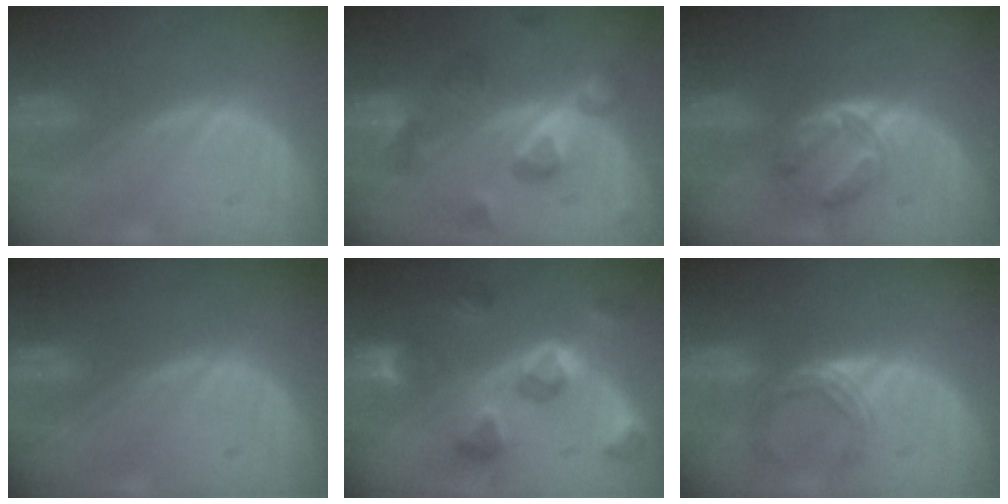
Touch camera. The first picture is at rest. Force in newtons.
{"total": 7.9, "press": 7.8, "slide": 1.1}
{"total": 5.3, "press": 5.1, "slide": 1.3}
{"total": 0.0}
{"total": 8.3, "press": 8.1, "slide": 1.9}
{"total": 5.0, "press": 4.5, "slide": 2.2}